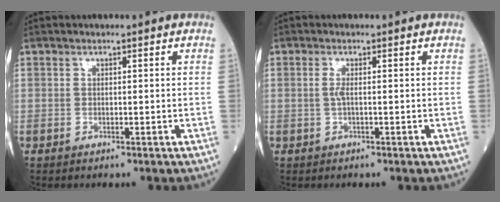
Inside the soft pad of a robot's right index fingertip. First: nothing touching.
{"total": 1.3, "force": [0.0, 0.1, 1.3], "torque": [-0.034, 0.000, -0.002]}